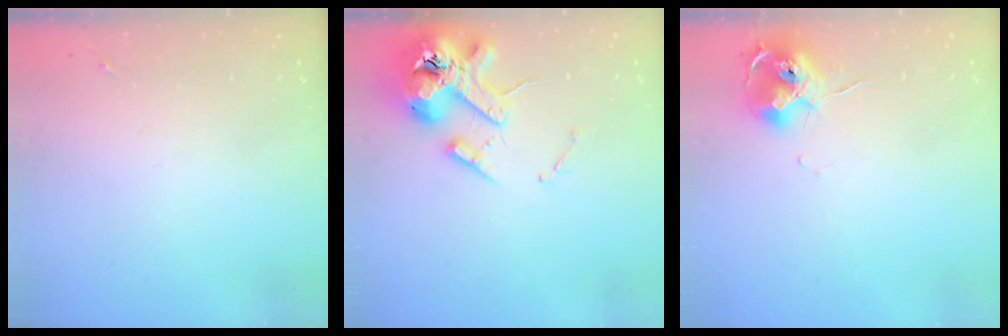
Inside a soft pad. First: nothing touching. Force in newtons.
{"total": 14.5, "press": 14.3, "slide": 2.0}
{"total": 11.2, "press": 11.1, "slide": 1.1}